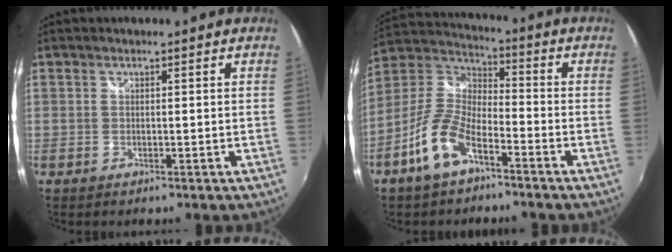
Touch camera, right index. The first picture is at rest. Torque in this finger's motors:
{"motor_torque": [1.10, -1.04, 0.62, 0.15]}